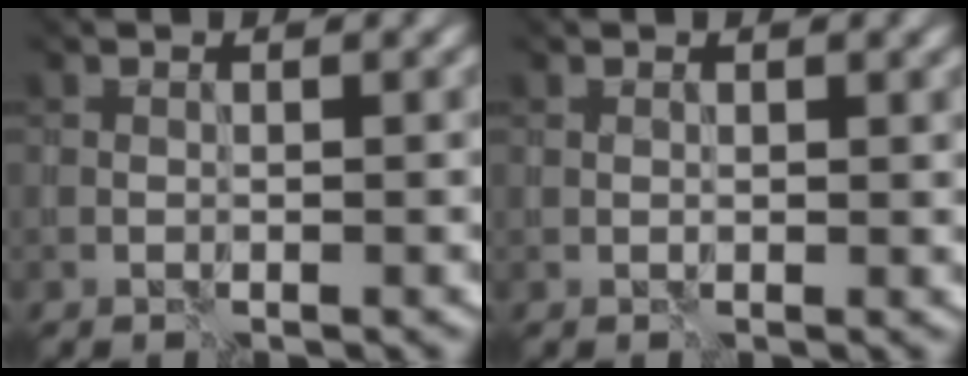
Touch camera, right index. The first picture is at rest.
{"total": 0.0}